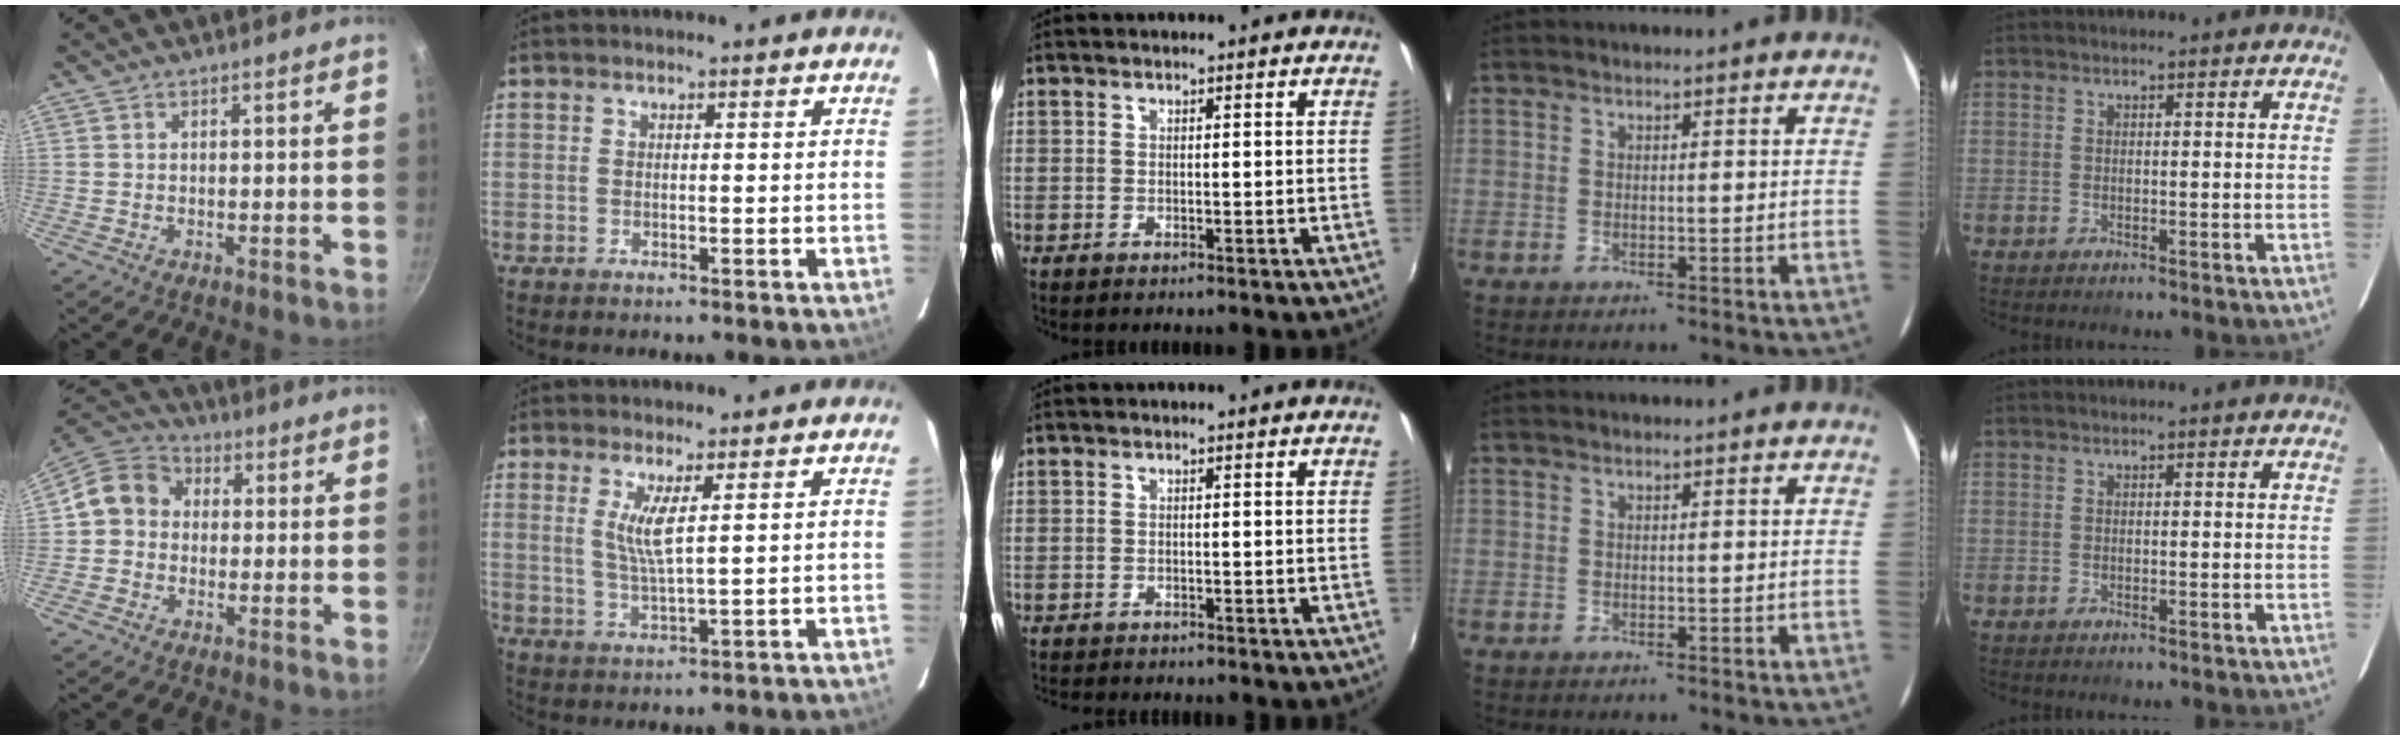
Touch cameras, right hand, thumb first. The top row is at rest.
{"thumb": {"total": 9.3, "force": [0.3, 8.2, 4.3], "torque": [-0.044, 0.027, -0.020]}, "index": {"total": 4.8, "force": [1.7, 0.1, 4.5], "torque": [-0.089, -0.011, 0.032]}, "middle": {"total": 2.7, "force": [-2.5, 0.6, 0.7], "torque": [-0.024, -0.014, -0.042]}}